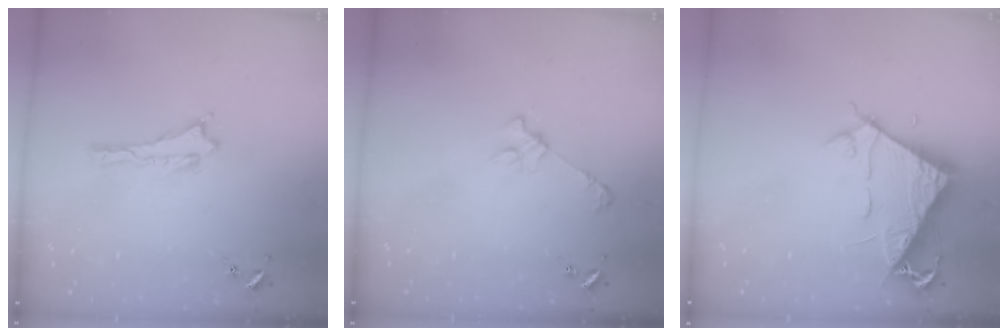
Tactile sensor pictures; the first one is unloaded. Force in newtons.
{"total": 2.4, "press": 2.4, "slide": 0.3}
{"total": 7.7, "press": 7.6, "slide": 0.8}